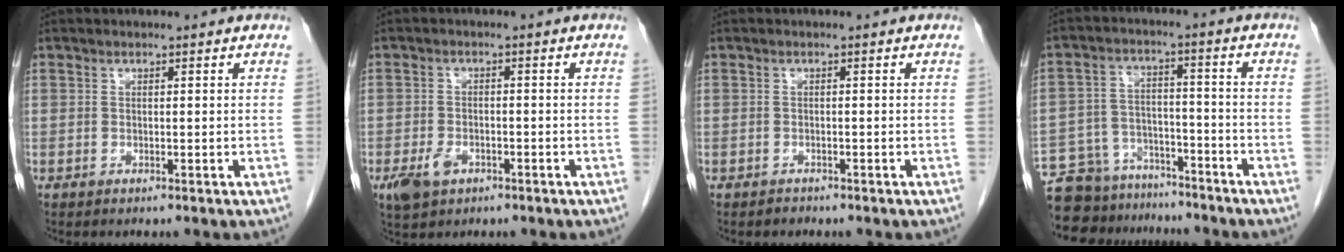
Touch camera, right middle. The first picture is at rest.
{"total": 4.2, "force": [-2.1, 2.5, 2.5], "torque": [-0.053, -0.003, -0.030]}
{"total": 0.8, "force": [-0.7, 0.4, -0.1], "torque": [-0.003, 0.001, -0.014]}
{"total": 14.5, "force": [-12.7, 6.5, 2.6], "torque": [-0.060, 0.028, -0.192]}